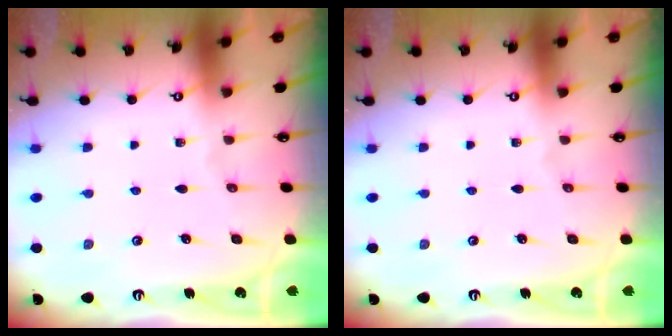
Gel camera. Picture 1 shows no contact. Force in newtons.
{"total": 0.0}